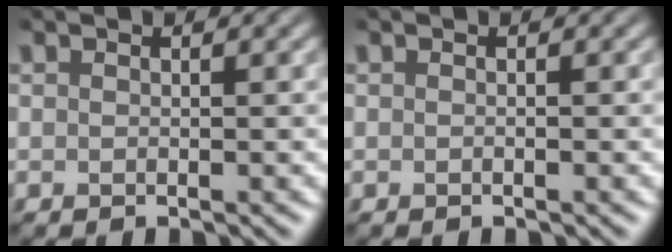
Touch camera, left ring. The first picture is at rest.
{"total": 0.0}